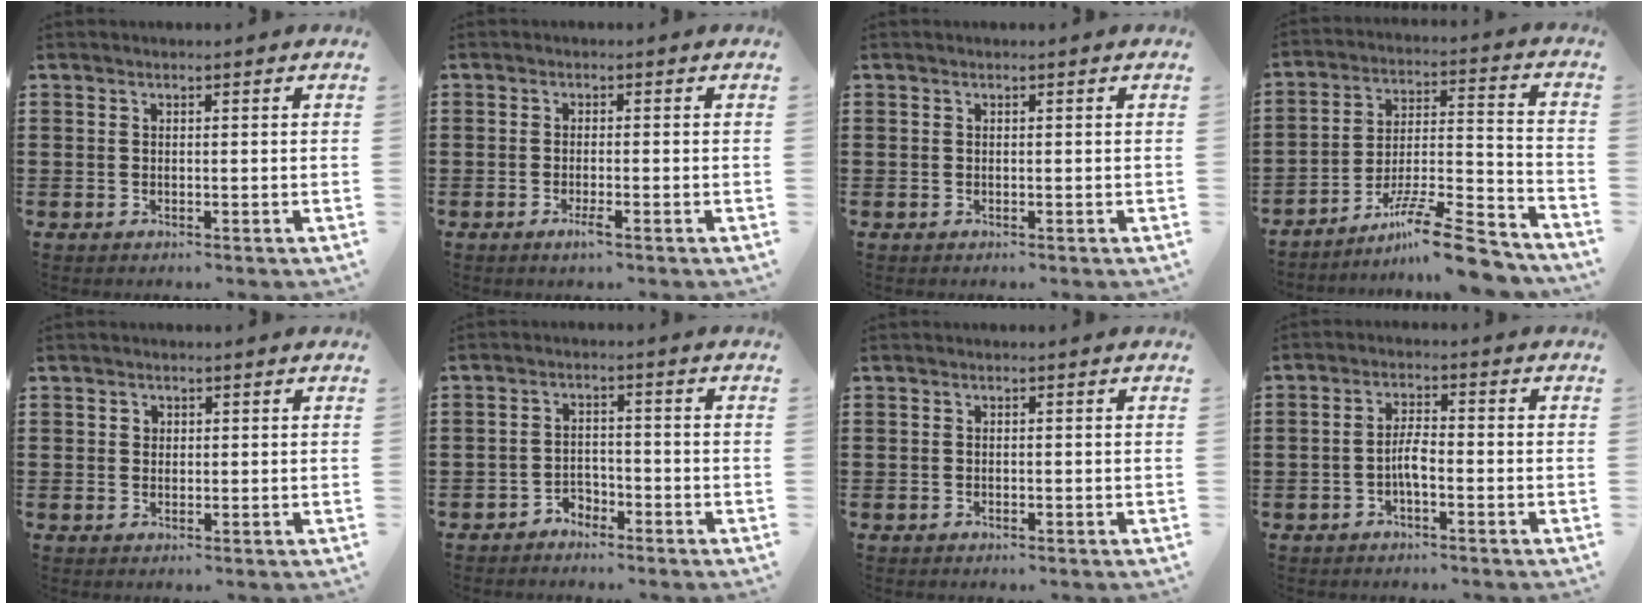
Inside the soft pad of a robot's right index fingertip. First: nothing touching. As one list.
[{"total": 2.0, "force": [-1.1, 0.2, 1.7], "torque": [-0.035, -0.006, -0.021]}, {"total": 0.0}, {"total": 11.2, "force": [-9.3, 0.9, 6.3], "torque": [-0.092, 0.025, -0.177]}, {"total": 1.0, "force": [0.4, 0.9, 0.2], "torque": [-0.006, 0.004, 0.008]}, {"total": 2.6, "force": [-2.3, 1.2, 0.1], "torque": [-0.010, 0.006, -0.050]}, {"total": 0.0}, {"total": 3.4, "force": [-1.2, 1.0, 3.0], "torque": [-0.062, 0.003, -0.025]}]